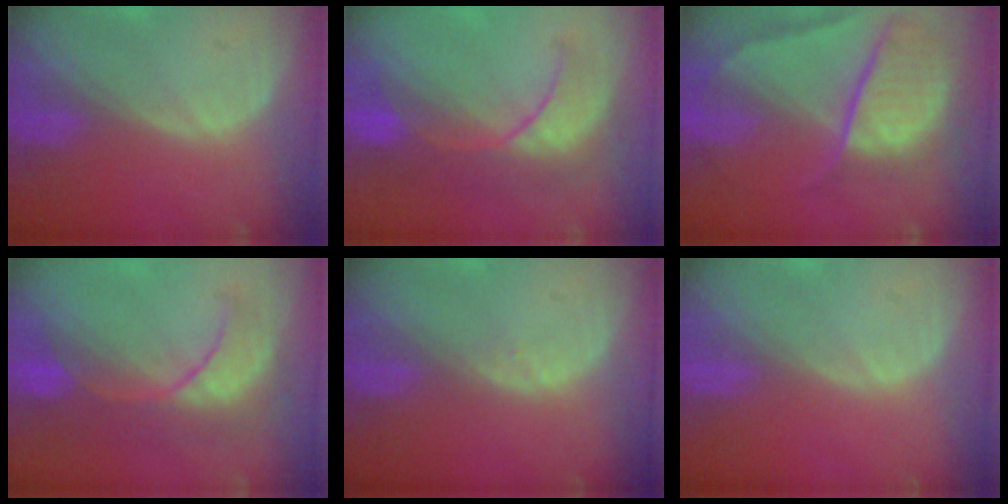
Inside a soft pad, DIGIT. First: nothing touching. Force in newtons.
{"total": 8.3, "press": 8.3, "slide": 0.9}
{"total": 10.6, "press": 8.8, "slide": 5.9}
{"total": 8.7, "press": 8.4, "slide": 2.1}
{"total": 0.7, "press": 0.6, "slide": 0.2}
{"total": 0.0}